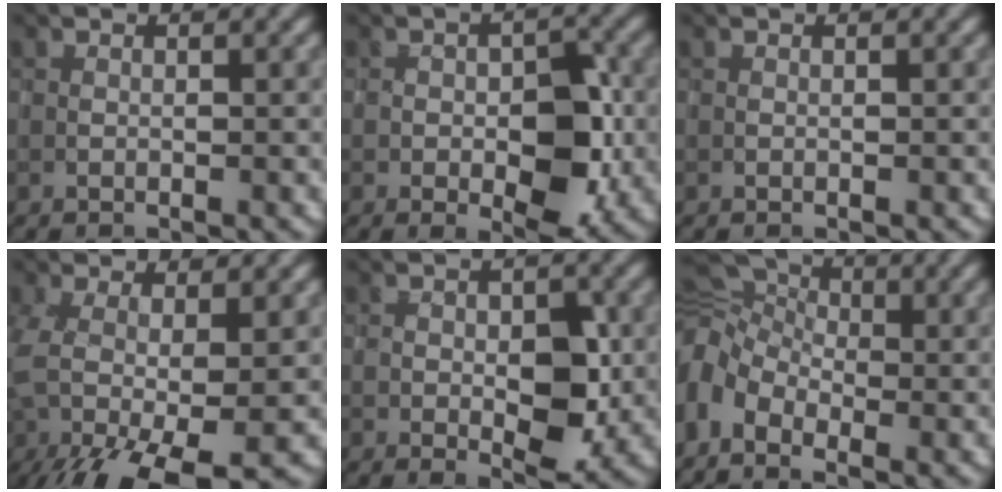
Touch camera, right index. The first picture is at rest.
{"total": 6.3, "force": [-1.0, 3.3, 5.3], "torque": [-0.083, -0.006, -0.012]}
{"total": 0.0}
{"total": 11.3, "force": [-4.1, 4.2, 9.6], "torque": [-0.201, -0.038, -0.053]}
{"total": 4.8, "force": [-0.5, 2.5, 4.1], "torque": [-0.069, -0.008, -0.003]}
{"total": 8.2, "force": [-0.5, 5.9, 5.6], "torque": [-0.106, 0.019, -0.014]}